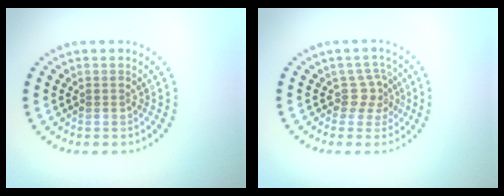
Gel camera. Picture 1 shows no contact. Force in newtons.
{"total": 2.2, "press": 1.6, "slide": 1.6}